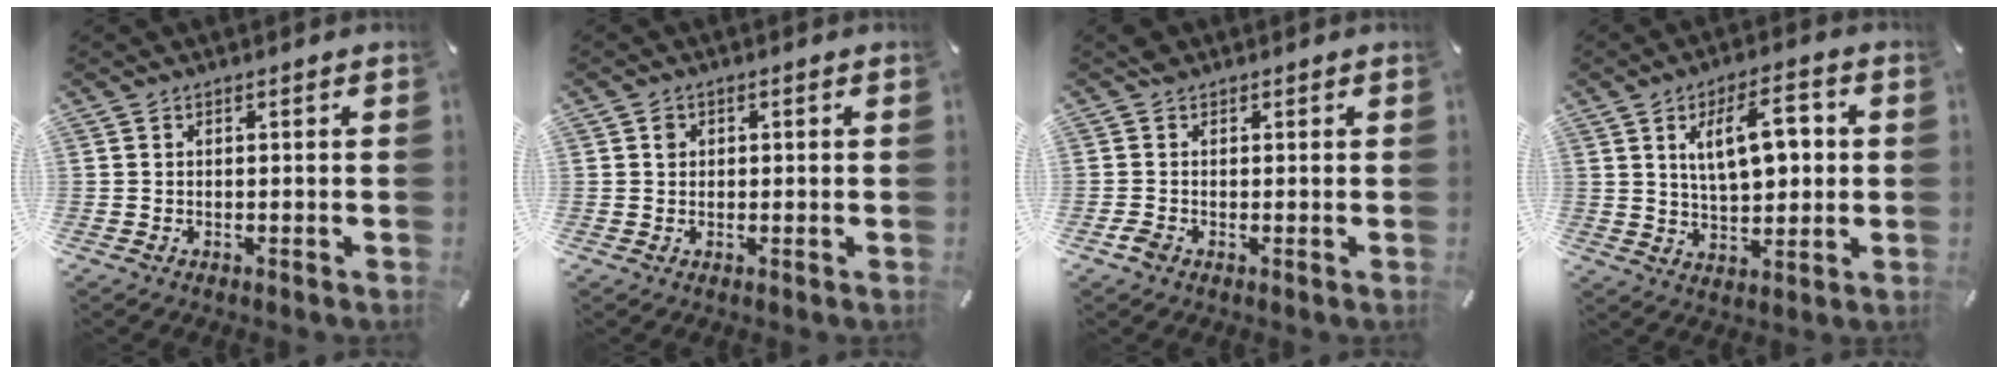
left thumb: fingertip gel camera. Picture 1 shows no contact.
{"total": 1.3, "force": [0.2, 1.3, 0.3], "torque": [0.001, 0.002, 0.001]}
{"total": 2.9, "force": [0.7, 2.7, 0.9], "torque": [-0.009, 0.002, 0.014]}
{"total": 12.2, "force": [3.3, 6.1, 10.0], "torque": [-0.155, 0.001, 0.053]}